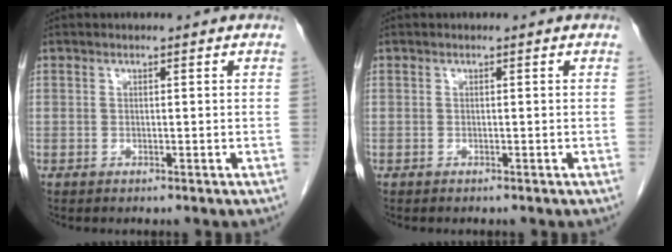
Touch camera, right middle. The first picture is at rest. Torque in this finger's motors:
{"motor_torque": [-0.18, 0.30, 0.05, 0.01]}